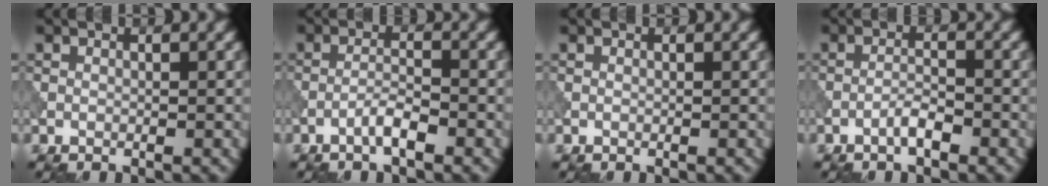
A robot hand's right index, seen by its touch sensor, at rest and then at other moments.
{"total": 2.0, "force": [-1.3, 0.3, 1.6], "torque": [-0.031, 0.011, -0.028]}
{"total": 0.0}
{"total": 1.7, "force": [-1.1, 0.3, 1.3], "torque": [-0.025, 0.009, -0.023]}